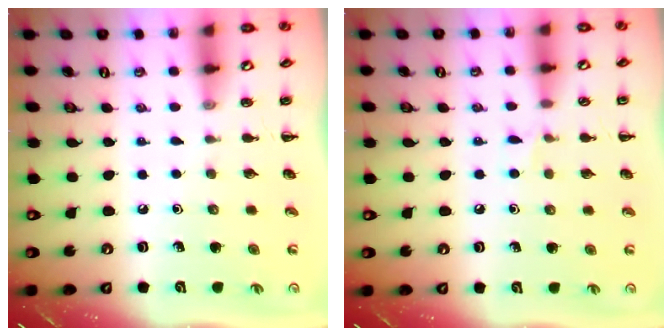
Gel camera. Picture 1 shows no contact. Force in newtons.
{"total": 3.6, "press": 3.4, "slide": 1.1}